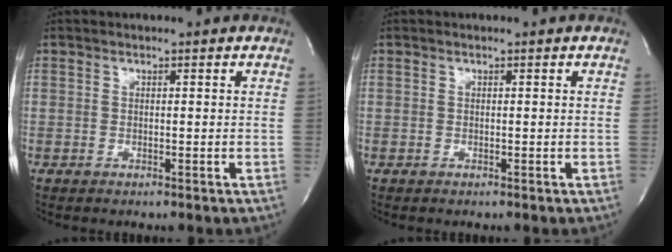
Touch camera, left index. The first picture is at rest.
{"total": 0.0}